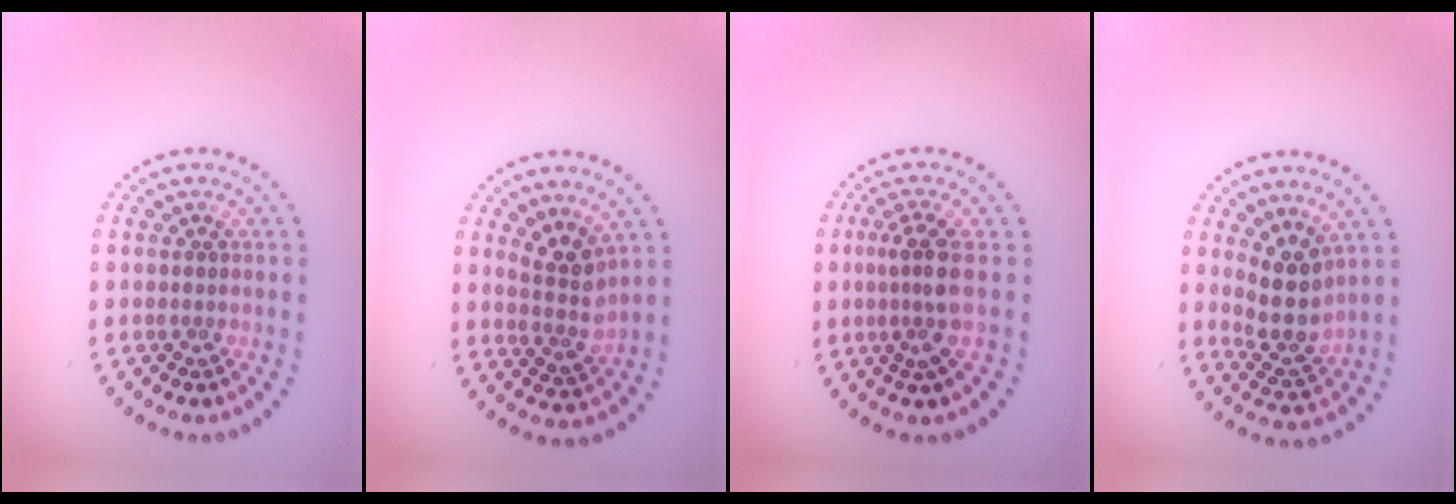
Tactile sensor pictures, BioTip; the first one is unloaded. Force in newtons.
{"total": 2.9, "press": 2.1, "slide": 2.0}
{"total": 2.7, "press": 2.0, "slide": 1.8}
{"total": 3.7, "press": 3.0, "slide": 2.2}